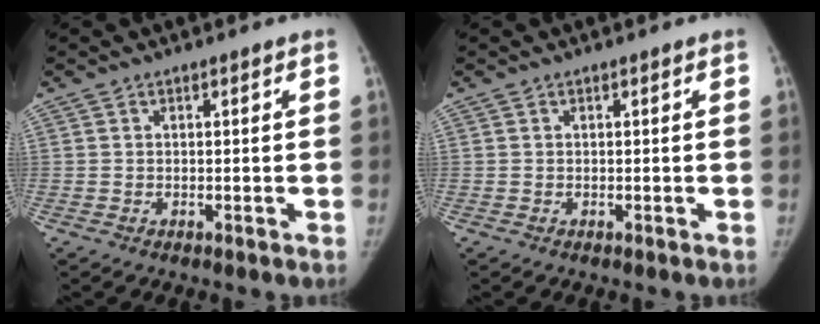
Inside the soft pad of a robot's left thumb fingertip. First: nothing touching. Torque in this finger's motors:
{"motor_torque": [0.00, 0.00, 0.30, -0.07, 0.00]}